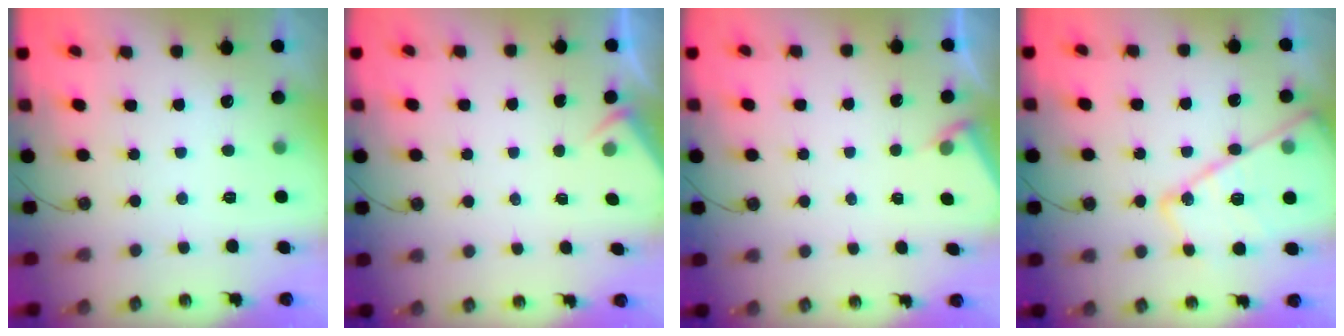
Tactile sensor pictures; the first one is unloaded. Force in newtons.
{"total": 2.2, "press": 2.1, "slide": 0.4}
{"total": 3.0, "press": 2.9, "slide": 0.4}
{"total": 19.6, "press": 19.5, "slide": 1.9}